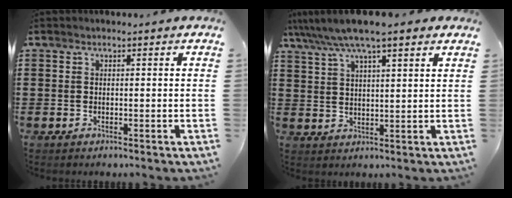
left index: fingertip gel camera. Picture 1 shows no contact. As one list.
[{"total": 7.2, "force": [5.8, 0.9, 4.3], "torque": [-0.100, -0.012, 0.101]}]